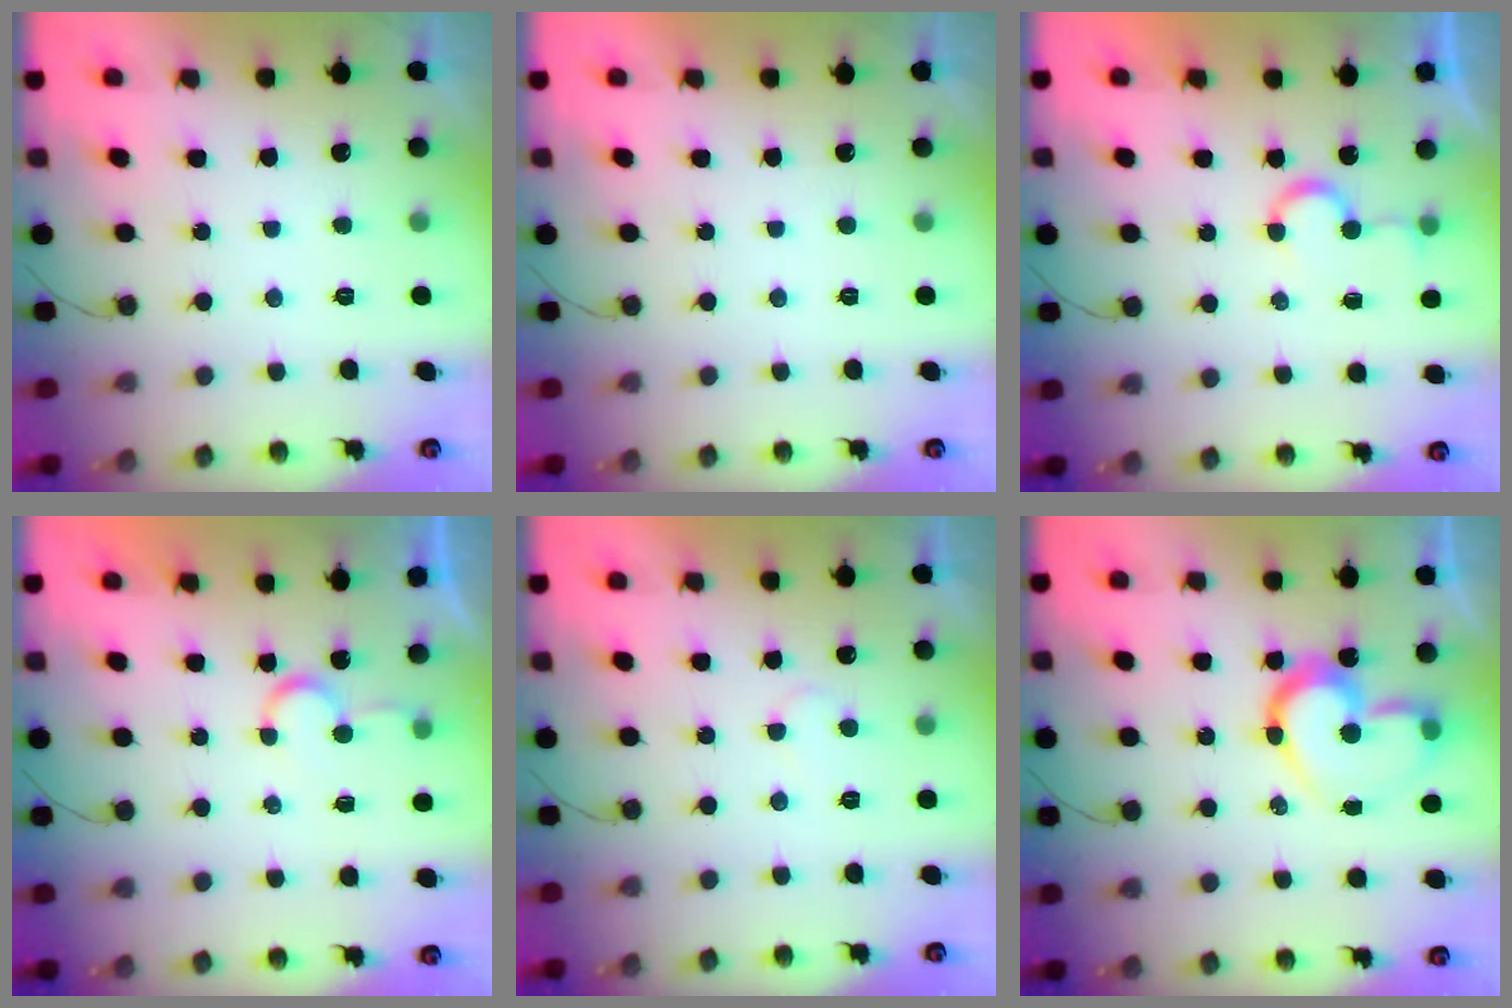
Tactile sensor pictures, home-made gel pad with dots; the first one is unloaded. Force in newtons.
{"total": 1.7, "press": 1.7, "slide": 0.0}
{"total": 5.4, "press": 5.4, "slide": 0.4}
{"total": 5.3, "press": 5.2, "slide": 0.3}
{"total": 5.2, "press": 5.2, "slide": 0.5}
{"total": 15.7, "press": 15.6, "slide": 0.9}